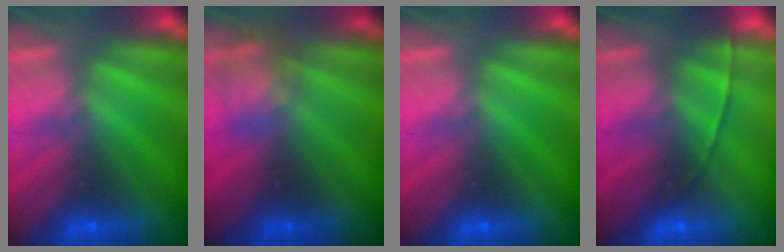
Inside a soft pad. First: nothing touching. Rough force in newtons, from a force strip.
{"total": 2.2}
{"total": 0.0}
{"total": 1.9}